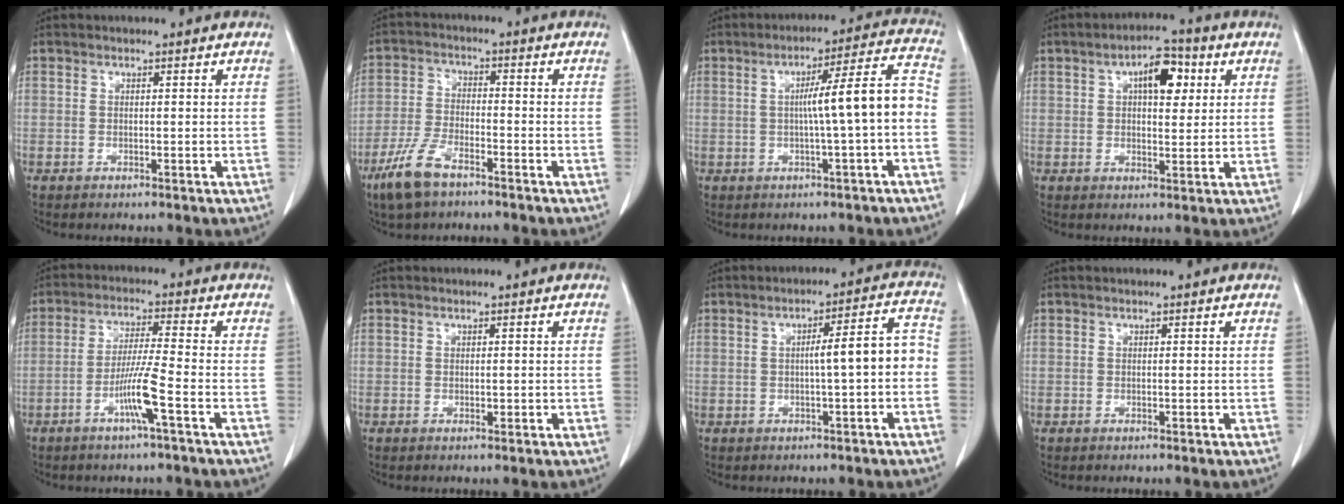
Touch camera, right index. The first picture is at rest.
{"total": 7.4, "force": [-5.1, 2.4, 4.8], "torque": [-0.111, -0.011, -0.098]}
{"total": 10.6, "force": [-1.0, -0.5, 10.5], "torque": [-0.152, 0.022, -0.016]}
{"total": 7.1, "force": [2.5, 3.0, 5.9], "torque": [-0.090, 0.016, 0.037]}
{"total": 6.6, "force": [-2.9, -0.8, 5.9], "torque": [-0.117, -0.006, -0.057]}
{"total": 0.8, "force": [-0.1, 0.4, 0.7], "torque": [-0.010, -0.001, 0.001]}
{"total": 6.6, "force": [-0.8, 0.6, 6.6], "torque": [-0.091, 0.026, -0.011]}
{"total": 0.0}